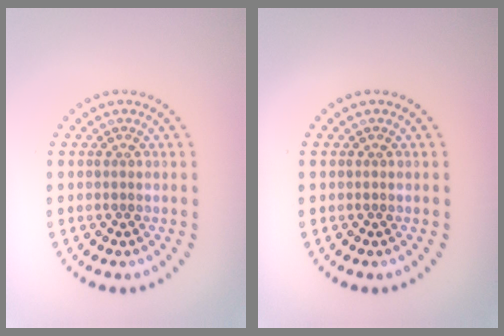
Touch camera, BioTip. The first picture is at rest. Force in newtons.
{"total": 0.0}